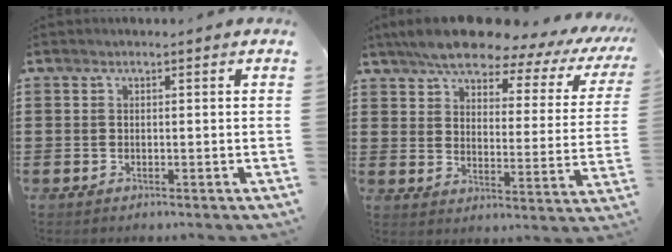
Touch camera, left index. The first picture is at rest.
{"total": 8.2, "force": [7.0, 1.7, 3.8], "torque": [-0.093, -0.040, 0.120]}